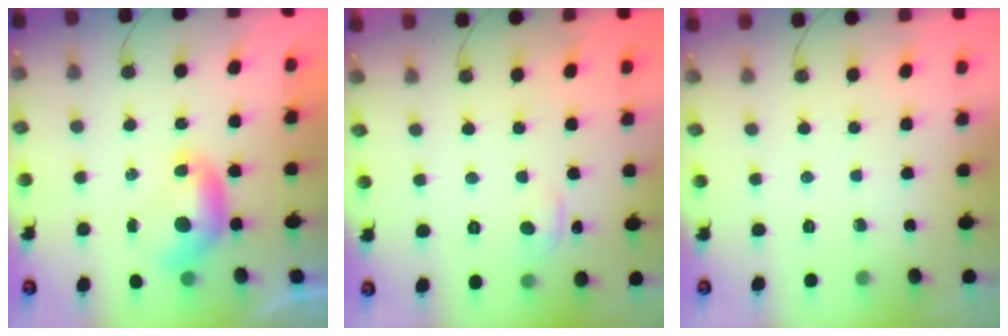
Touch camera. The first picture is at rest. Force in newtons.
{"total": 1.4, "press": 1.1, "slide": 0.9}
{"total": 0.0}